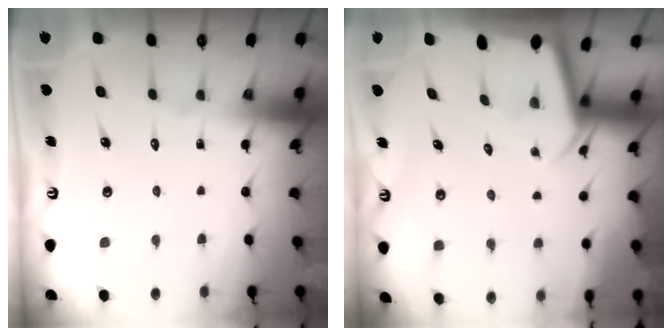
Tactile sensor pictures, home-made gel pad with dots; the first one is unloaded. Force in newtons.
{"total": 2.4, "press": 2.4, "slide": 0.1}